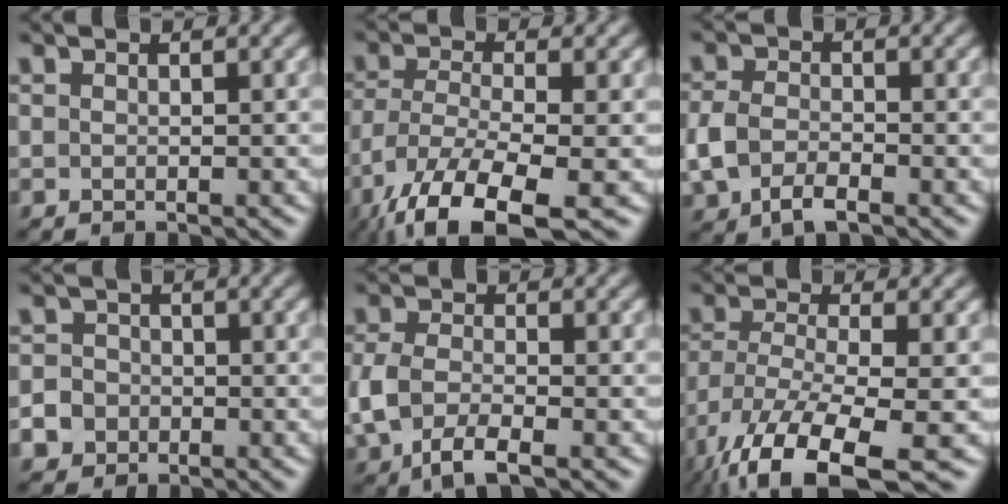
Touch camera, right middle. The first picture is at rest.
{"total": 10.2, "force": [-5.9, 3.4, 7.5], "torque": [-0.161, -0.029, -0.112]}
{"total": 4.1, "force": [-1.6, 2.6, 2.7], "torque": [-0.062, -0.003, -0.034]}
{"total": 5.6, "force": [-2.9, 4.6, 1.4], "torque": [-0.022, -0.012, -0.066]}
{"total": 4.6, "force": [-1.6, 2.6, 3.5], "torque": [-0.081, -0.004, -0.033]}
{"total": 11.5, "force": [-6.9, 3.8, 8.4], "torque": [-0.182, -0.035, -0.121]}